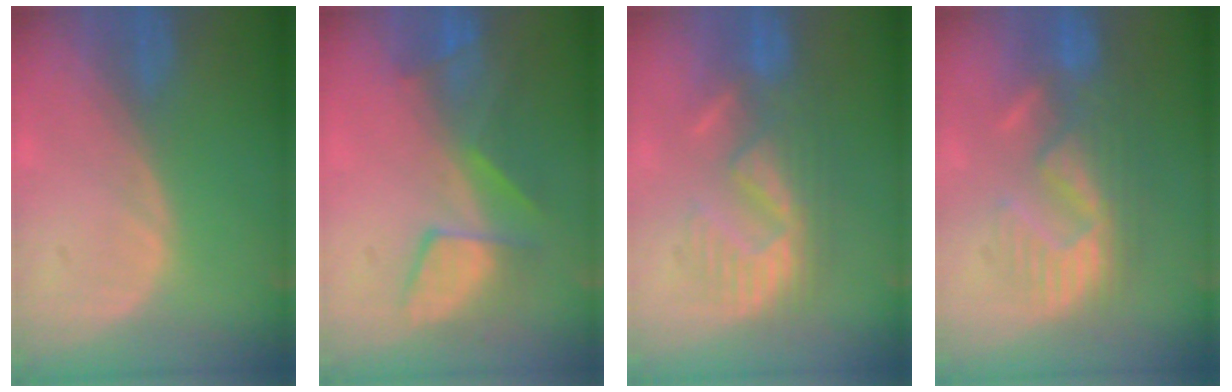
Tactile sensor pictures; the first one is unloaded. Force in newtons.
{"total": 7.7, "press": 7.2, "slide": 2.6}
{"total": 8.6, "press": 8.5, "slide": 1.4}
{"total": 9.6, "press": 9.4, "slide": 2.2}